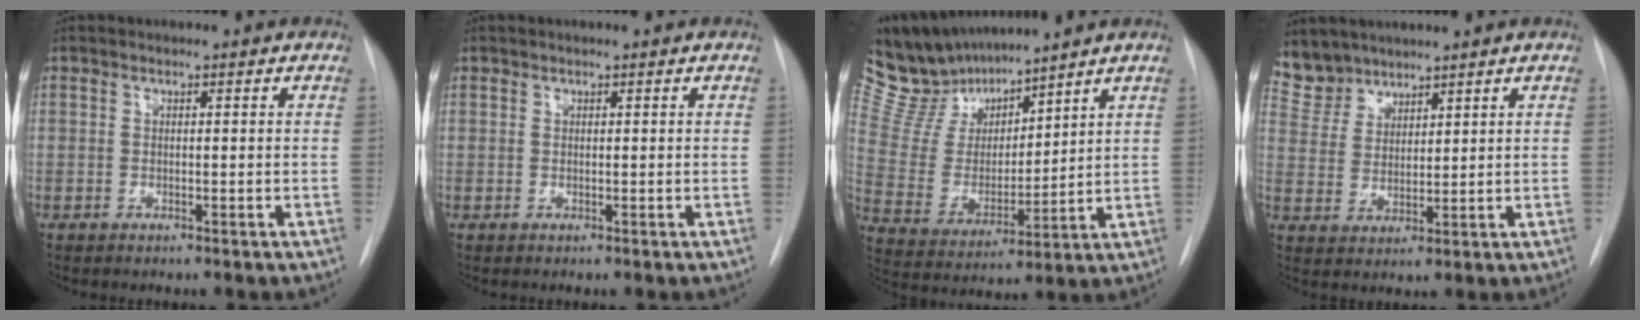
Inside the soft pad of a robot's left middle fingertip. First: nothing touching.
{"total": 0.0}
{"total": 12.8, "force": [11.7, 3.6, 3.7], "torque": [-0.089, 0.011, 0.239]}
{"total": 5.8, "force": [5.3, 2.3, -0.3], "torque": [0.005, 0.004, 0.118]}